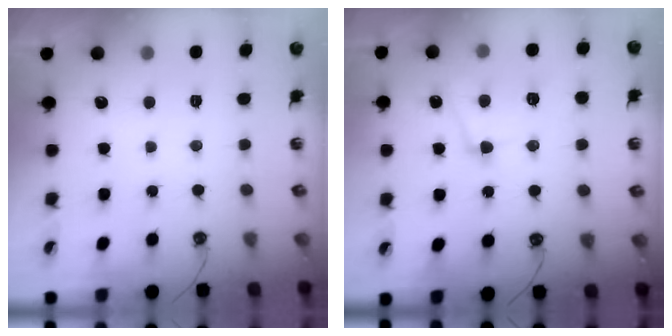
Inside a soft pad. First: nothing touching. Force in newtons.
{"total": 5.9, "press": 5.8, "slide": 0.8}